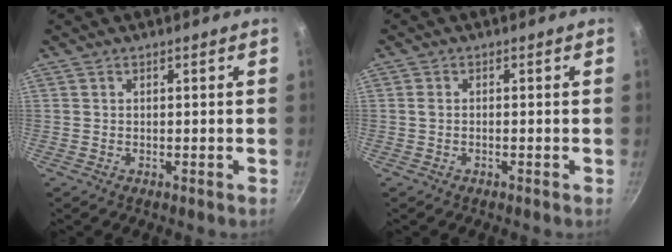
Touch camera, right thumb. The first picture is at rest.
{"total": 1.0, "force": [-0.5, 0.4, 0.8], "torque": [-0.027, 0.008, -0.014]}